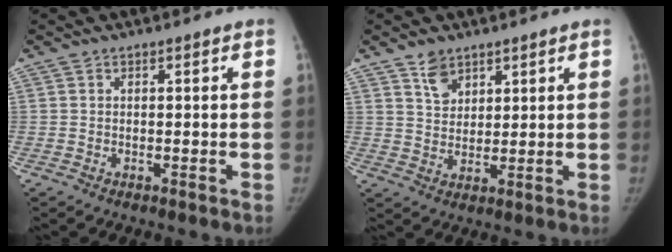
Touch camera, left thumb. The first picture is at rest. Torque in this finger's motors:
{"motor_torque": [-0.20, -0.08, 0.14, 0.07, 0.01]}